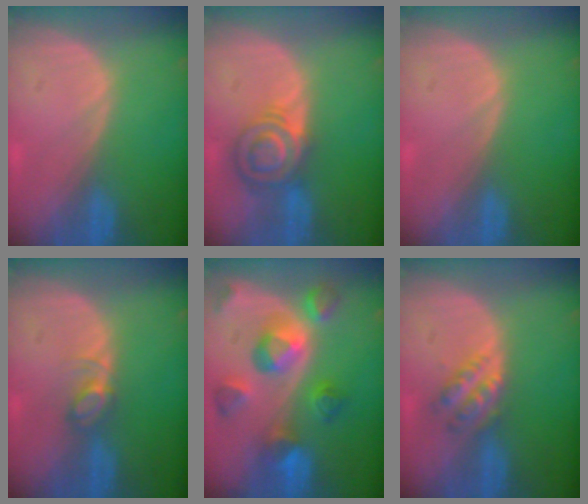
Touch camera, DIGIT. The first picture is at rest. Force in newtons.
{"total": 6.4, "press": 6.2, "slide": 1.6}
{"total": 0.0}
{"total": 2.8, "press": 2.8, "slide": 0.4}
{"total": 10.2, "press": 9.0, "slide": 4.8}
{"total": 4.7, "press": 4.1, "slide": 2.2}